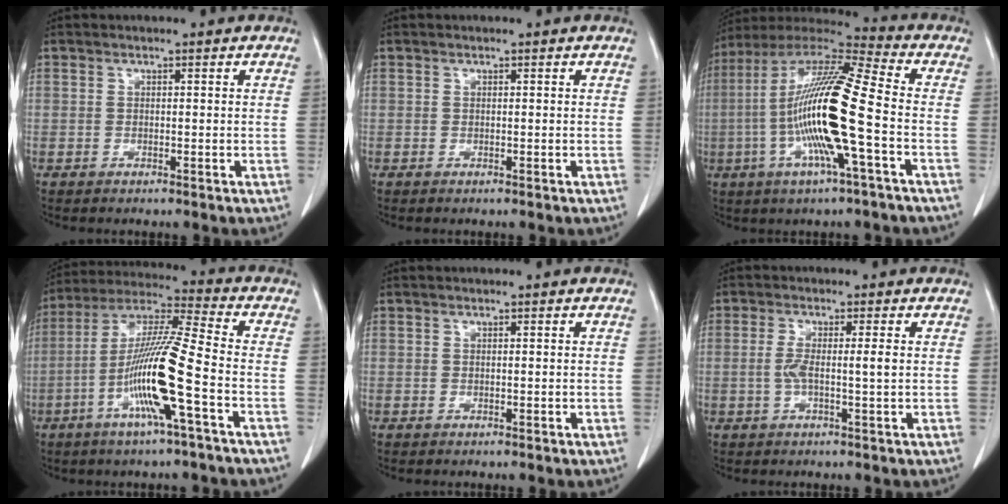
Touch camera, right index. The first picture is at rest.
{"total": 0.0}
{"total": 18.4, "force": [-3.4, 0.9, 18.1], "torque": [-0.357, -0.001, -0.073]}
{"total": 14.3, "force": [-4.7, -0.6, 13.5], "torque": [-0.268, -0.001, -0.094]}
{"total": 0.0}
{"total": 3.5, "force": [-0.1, 0.1, 3.5], "torque": [-0.073, 0.006, 0.001]}